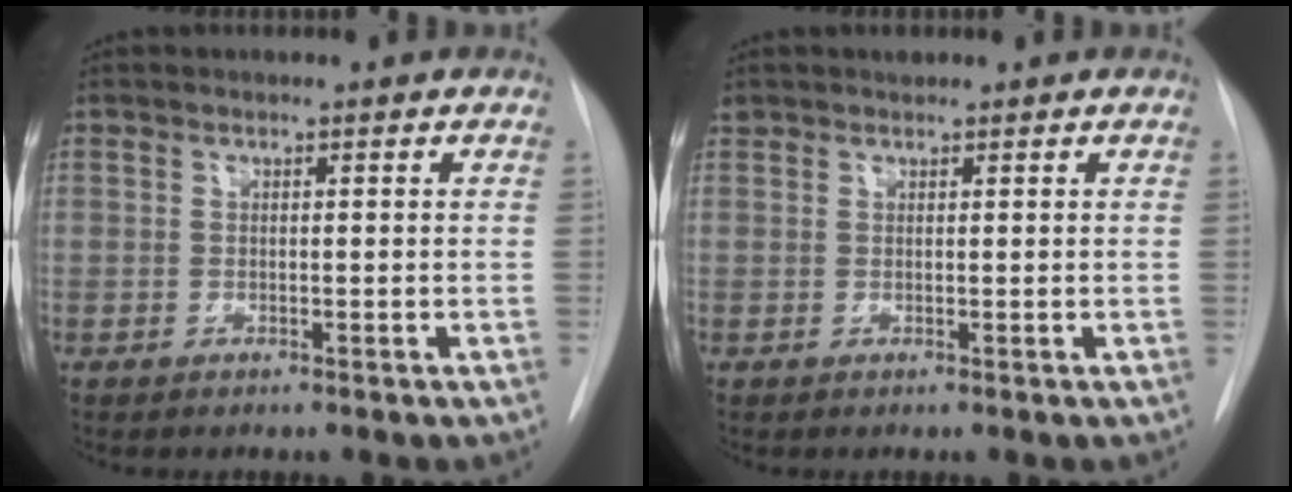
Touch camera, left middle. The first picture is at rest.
{"total": 1.1, "force": [1.0, 0.5, 0.1], "torque": [-0.008, 0.013, 0.018]}